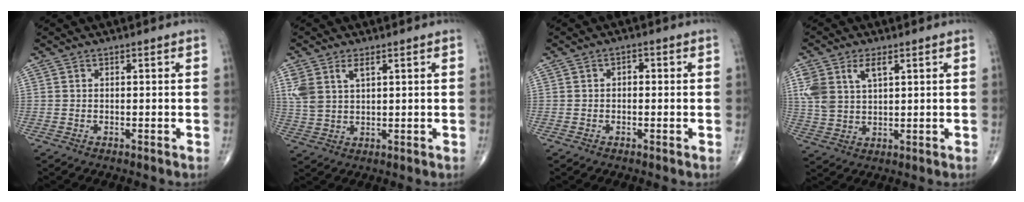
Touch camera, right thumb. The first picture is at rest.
{"total": 6.1, "force": [2.8, 3.1, 4.4], "torque": [-0.099, -0.001, 0.064]}
{"total": 1.5, "force": [0.0, 1.0, 1.1], "torque": [-0.005, 0.005, -0.007]}
{"total": 8.0, "force": [3.4, 4.3, 5.8], "torque": [-0.125, 0.000, 0.073]}